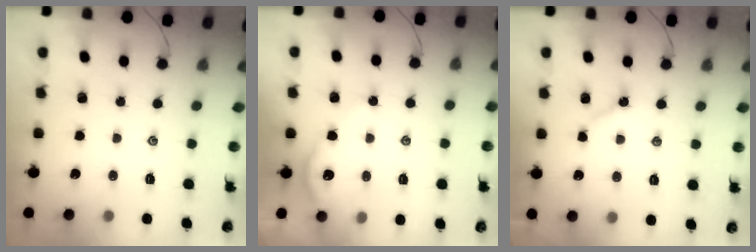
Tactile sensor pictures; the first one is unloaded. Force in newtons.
{"total": 3.2, "press": 3.2, "slide": 0.3}
{"total": 2.7, "press": 2.7, "slide": 0.3}